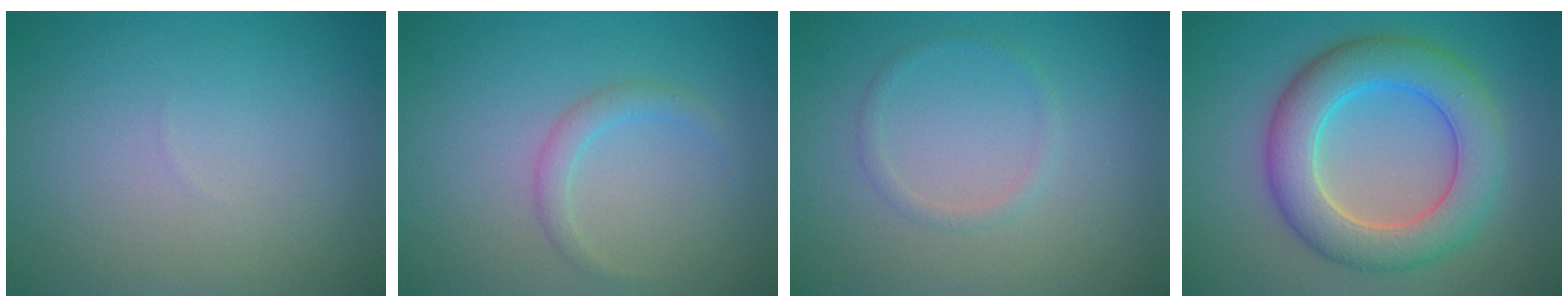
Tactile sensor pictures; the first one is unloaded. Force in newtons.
{"total": 1.5, "press": 1.5, "slide": 0.1}
{"total": 1.0, "press": 1.0, "slide": 0.1}
{"total": 7.4, "press": 7.4, "slide": 0.4}